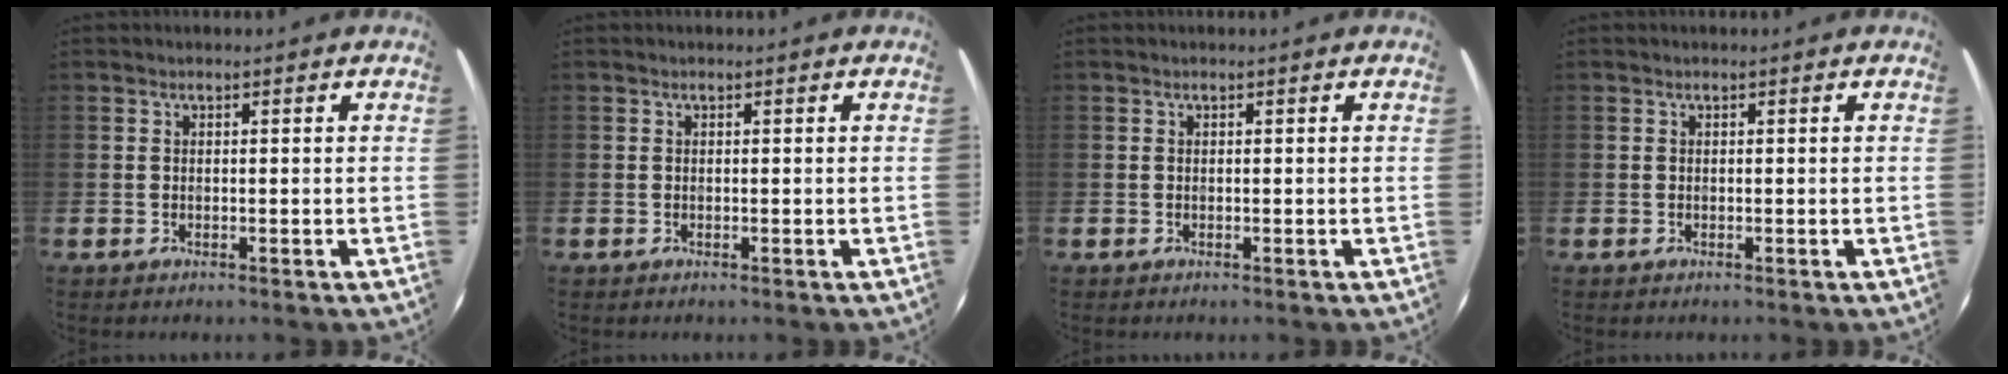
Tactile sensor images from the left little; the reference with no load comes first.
{"total": 0.0}
{"total": 0.0}
{"total": 0.0}